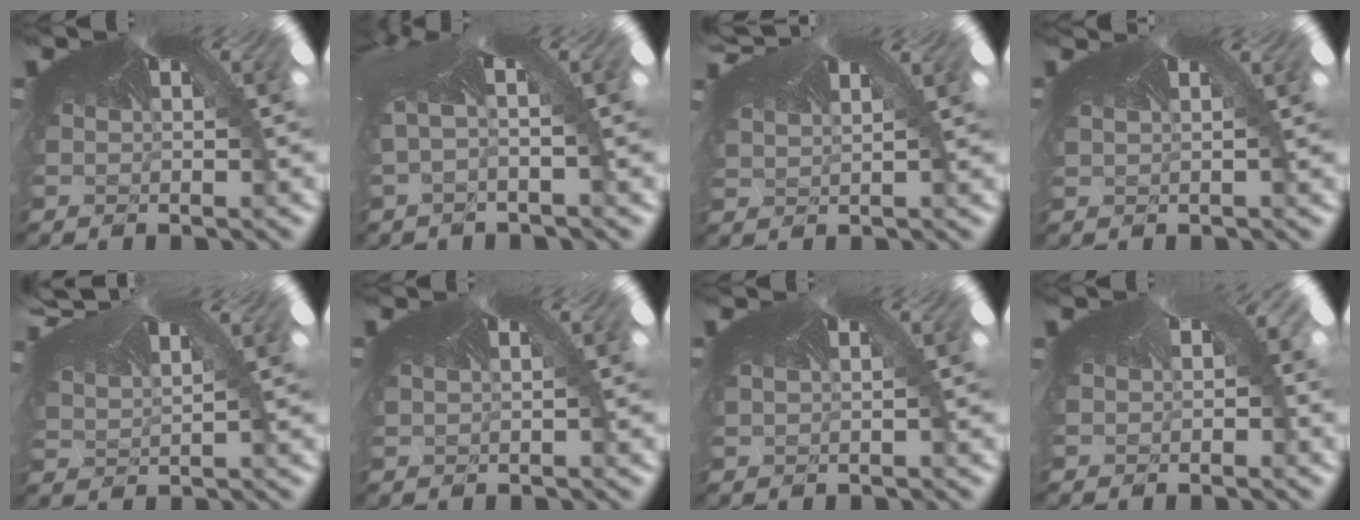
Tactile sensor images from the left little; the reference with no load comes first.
{"total": 3.3, "force": [-2.6, -1.2, 1.8], "torque": [-0.045, 0.008, -0.021]}
{"total": 1.1, "force": [0.9, 0.4, 0.6], "torque": [-0.052, 0.011, 0.018]}
{"total": 1.1, "force": [0.1, -0.5, -0.9], "torque": [0.002, 0.009, -0.008]}
{"total": 1.3, "force": [1.0, 0.2, 0.9], "torque": [-0.062, 0.011, 0.024]}
{"total": 0.0}
{"total": 0.0}
{"total": 1.3, "force": [-0.4, 1.0, 0.7], "torque": [-0.018, 0.004, -0.008]}